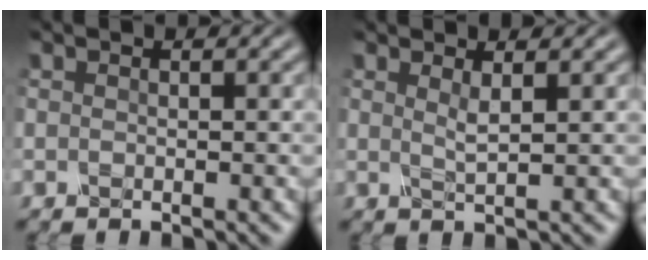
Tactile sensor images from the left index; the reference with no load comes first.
{"total": 1.3, "force": [0.6, 0.3, 1.0], "torque": [-0.018, -0.004, 0.009]}